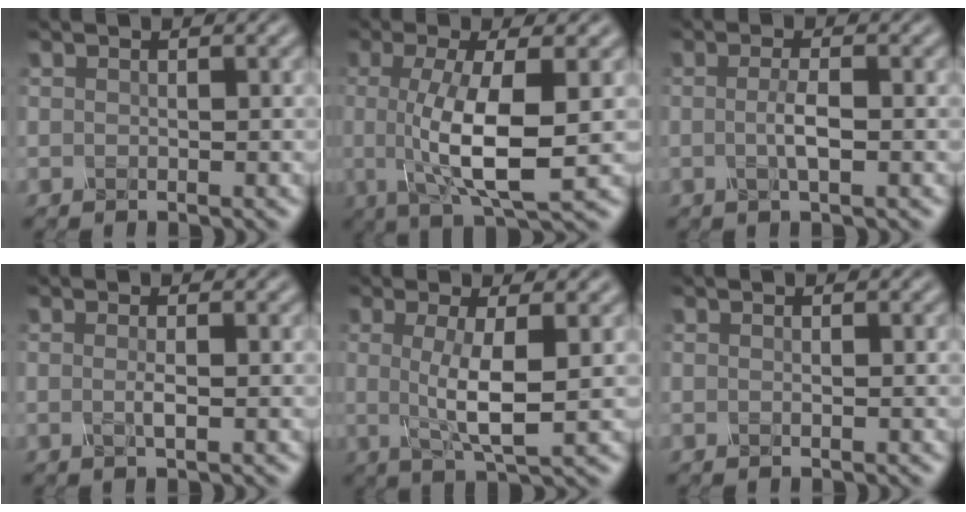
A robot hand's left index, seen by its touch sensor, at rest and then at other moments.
{"total": 7.6, "force": [-0.2, 2.1, 7.3], "torque": [-0.132, -0.007, -0.004]}
{"total": 2.1, "force": [-0.2, 0.4, 2.1], "torque": [-0.040, 0.000, -0.006]}
{"total": 1.3, "force": [-0.1, 0.3, 1.3], "torque": [-0.024, -0.002, -0.004]}
{"total": 4.9, "force": [0.3, 1.0, 4.8], "torque": [-0.090, -0.004, 0.005]}
{"total": 0.0}